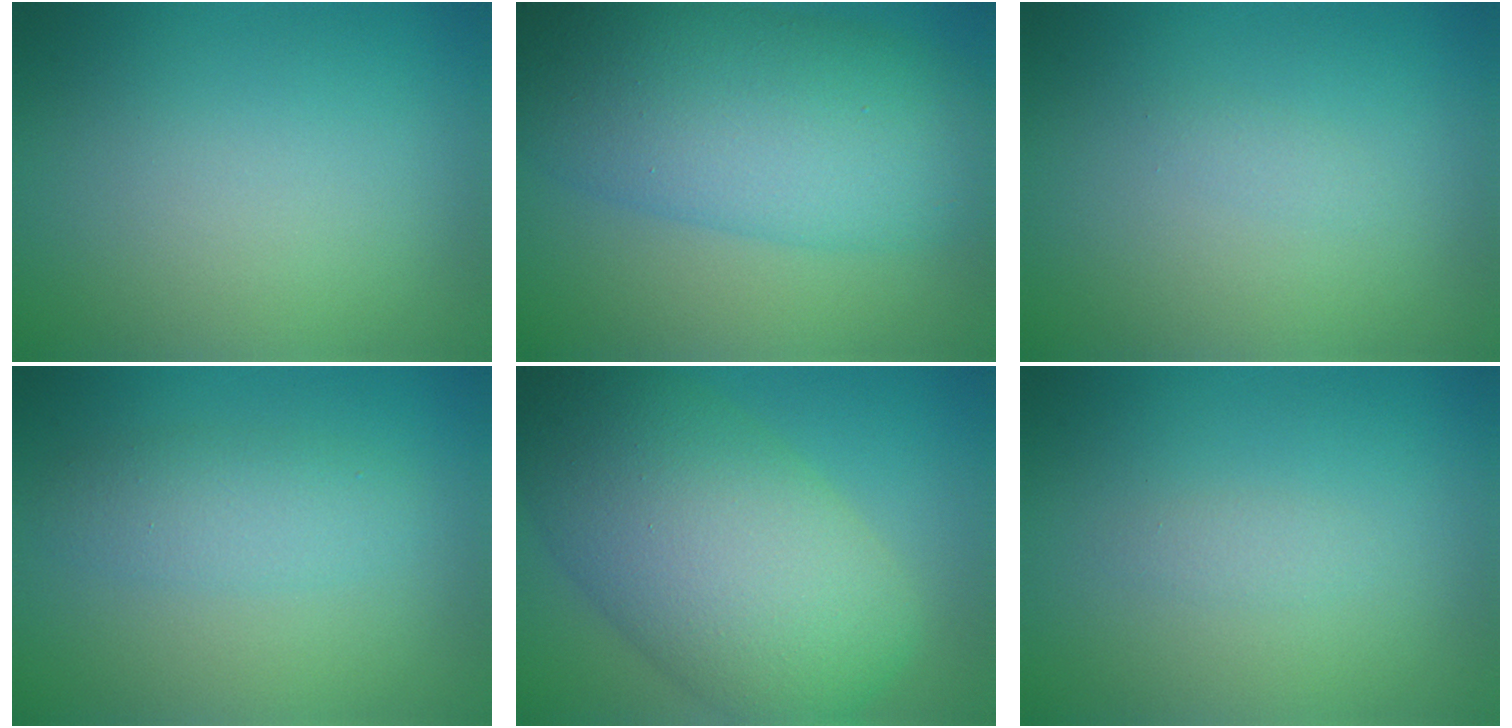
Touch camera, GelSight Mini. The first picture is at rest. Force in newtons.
{"total": 10.6, "press": 10.6, "slide": 0.2}
{"total": 0.6, "press": 0.6, "slide": 0.0}
{"total": 2.8, "press": 2.8, "slide": 0.1}
{"total": 12.2, "press": 12.2, "slide": 0.5}
{"total": 0.9, "press": 0.9, "slide": 0.0}